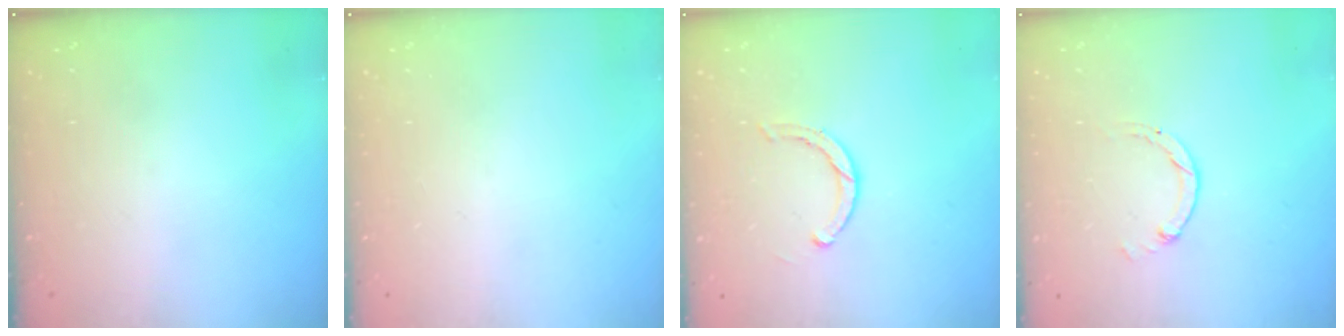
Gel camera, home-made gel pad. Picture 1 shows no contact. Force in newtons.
{"total": 0.0}
{"total": 2.8, "press": 2.7, "slide": 0.3}
{"total": 0.7, "press": 0.7, "slide": 0.2}